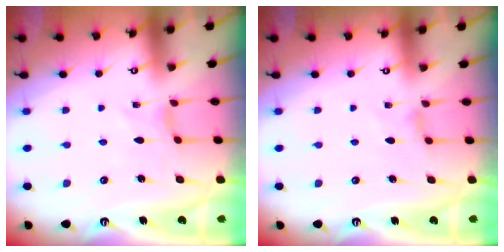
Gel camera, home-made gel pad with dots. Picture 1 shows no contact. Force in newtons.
{"total": 1.4, "press": 1.3, "slide": 0.4}